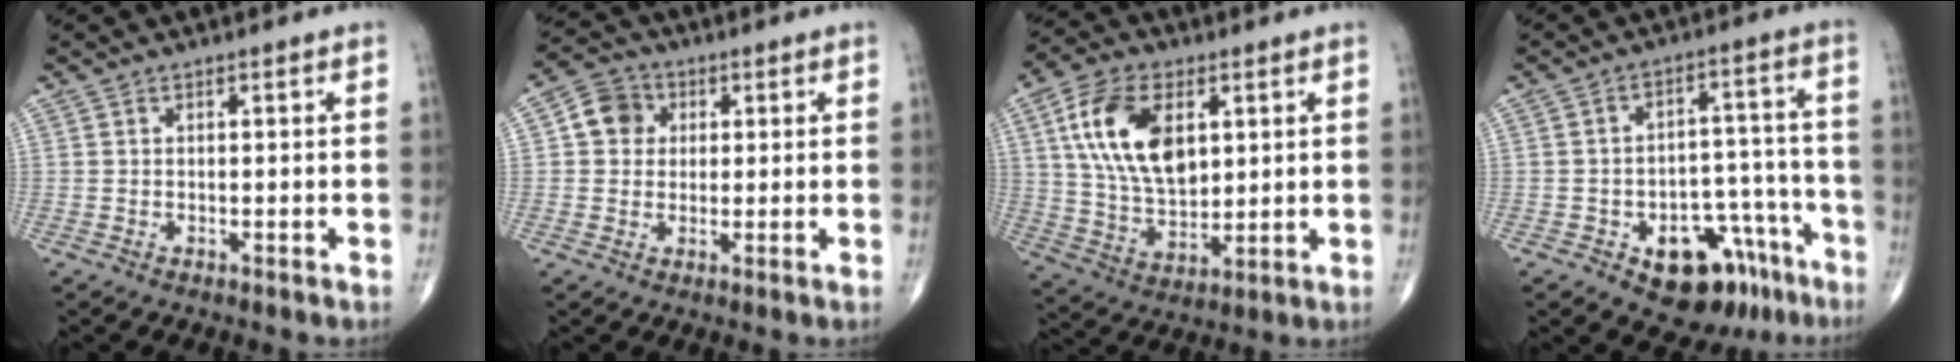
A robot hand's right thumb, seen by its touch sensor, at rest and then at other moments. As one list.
[{"total": 6.2, "force": [1.2, 5.6, 2.5], "torque": [-0.023, 0.008, 0.011]}, {"total": 16.6, "force": [4.7, 9.7, 12.7], "torque": [-0.219, -0.011, 0.092]}, {"total": 14.8, "force": [-8.4, 8.7, 8.5], "torque": [-0.065, 0.073, -0.112]}]